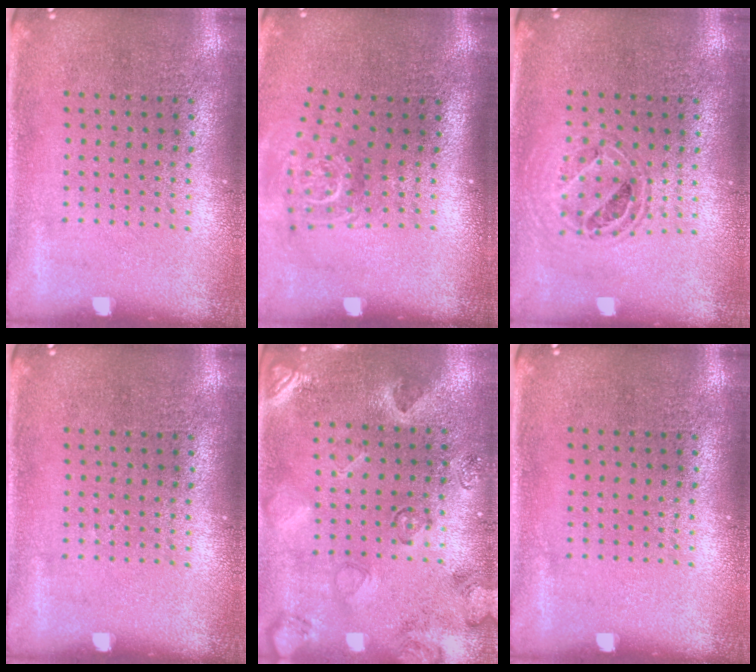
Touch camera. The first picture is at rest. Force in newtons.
{"total": 1.9, "press": 1.3, "slide": 1.4}
{"total": 0.8, "press": 0.8, "slide": 0.2}
{"total": 0.0}
{"total": 2.3, "press": 1.9, "slide": 1.3}
{"total": 0.0}